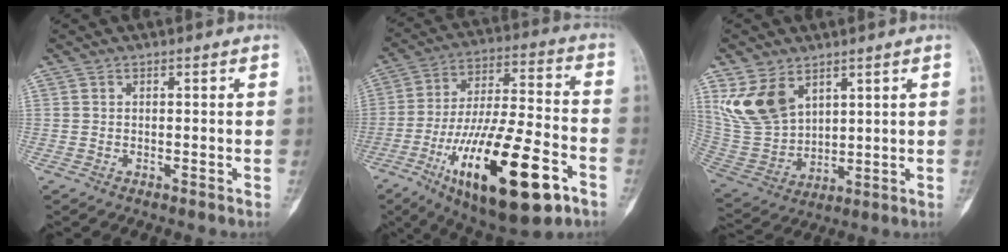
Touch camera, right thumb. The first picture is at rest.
{"total": 26.0, "force": [-11.3, 8.6, 21.8], "torque": [-0.388, 0.046, -0.177]}
{"total": 12.3, "force": [6.2, 8.0, 6.9], "torque": [-0.122, -0.024, 0.146]}